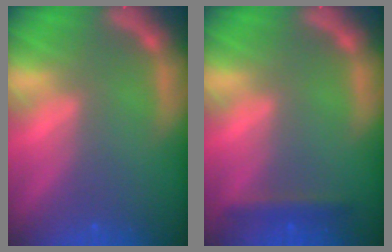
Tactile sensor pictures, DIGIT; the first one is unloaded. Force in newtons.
{"total": 1.9}